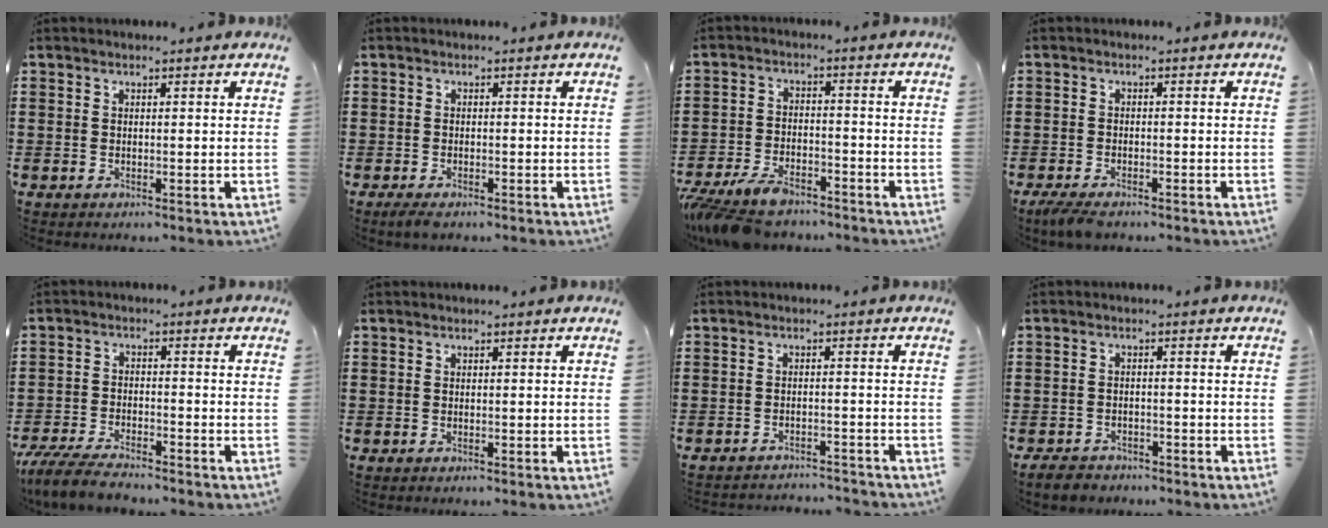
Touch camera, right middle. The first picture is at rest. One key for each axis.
{"total": 1.1, "fx": -0.8, "fy": 0.4, "fz": 0.5, "tx": -0.019, "ty": -0.006, "tz": -0.018}
{"total": 6.5, "fx": -5.7, "fy": 1.8, "fz": 2.5, "tx": -0.064, "ty": 0.001, "tz": -0.113}
{"total": 2.3, "fx": -1.9, "fy": 0.7, "fz": 1.2, "tx": -0.043, "ty": -0.006, "tz": -0.043}
{"total": 5.2, "fx": -4.8, "fy": 0.6, "fz": 1.9, "tx": -0.051, "ty": -0.008, "tz": -0.098}
{"total": 0.0}
{"total": 2.4, "fx": -2.4, "fy": 0.0, "fz": 0.1, "tx": -0.007, "ty": 0.001, "tz": -0.050}
{"total": 2.4, "fx": -2.2, "fy": 0.8, "fz": 0.3, "tx": -0.010, "ty": 0.003, "tz": -0.047}